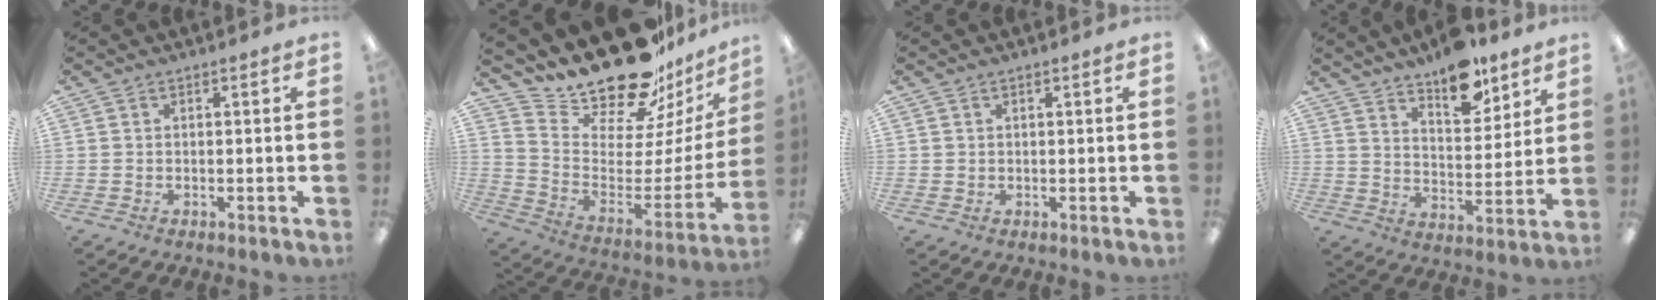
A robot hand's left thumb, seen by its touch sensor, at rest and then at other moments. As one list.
[{"total": 21.5, "force": [18.9, 6.8, 7.5], "torque": [-0.112, -0.159, 0.334]}, {"total": 0.6, "force": [0.5, 0.4, 0.0], "torque": [-0.001, 0.002, 0.008]}, {"total": 11.7, "force": [9.5, 4.6, 5.1], "torque": [-0.056, -0.065, 0.166]}]